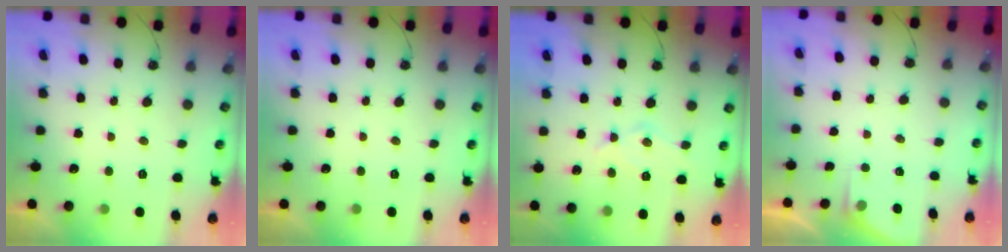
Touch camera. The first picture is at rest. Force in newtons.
{"total": 0.0}
{"total": 10.8, "press": 10.7, "slide": 0.9}
{"total": 1.4, "press": 1.3, "slide": 0.2}